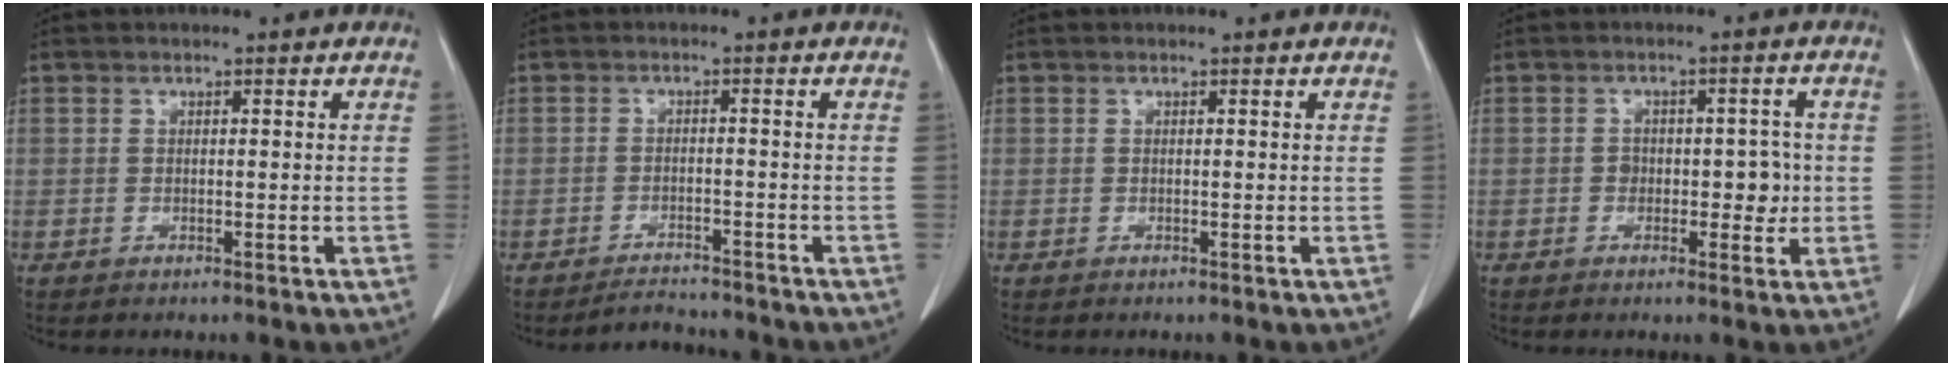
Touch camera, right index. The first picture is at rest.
{"total": 3.6, "force": [-3.5, 0.7, -0.1], "torque": [0.001, -0.005, -0.055]}
{"total": 0.0}
{"total": 4.0, "force": [-0.5, 2.7, 2.9], "torque": [-0.027, 0.014, -0.003]}